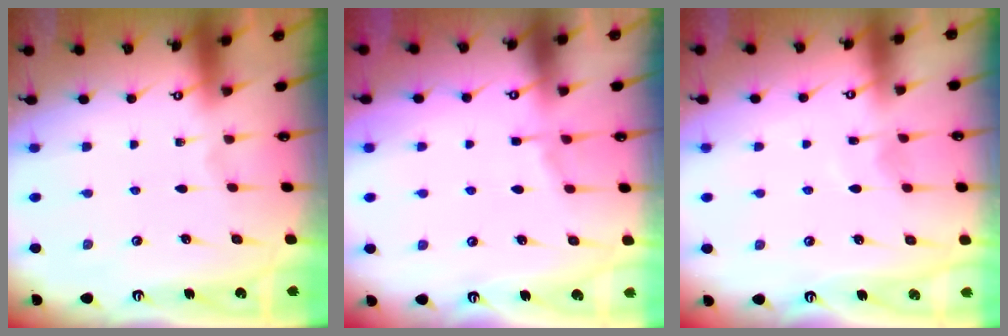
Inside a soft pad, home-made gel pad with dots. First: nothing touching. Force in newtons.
{"total": 3.2, "press": 3.2, "slide": 0.5}
{"total": 4.6, "press": 4.5, "slide": 0.5}